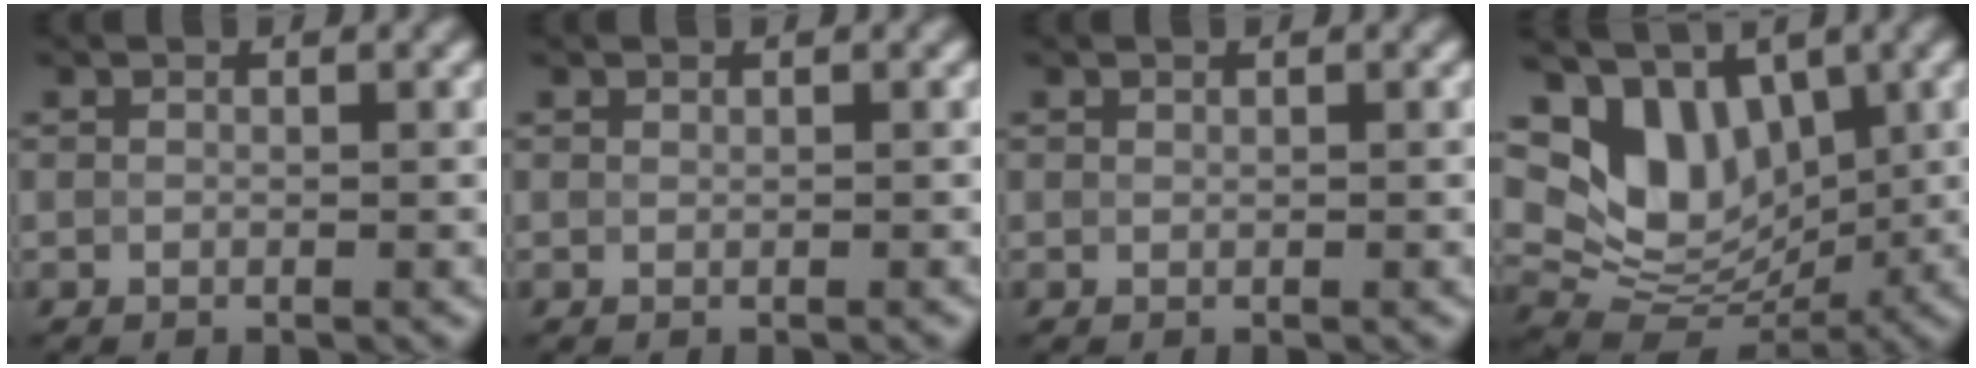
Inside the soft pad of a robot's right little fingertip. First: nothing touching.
{"total": 0.0}
{"total": 0.0}
{"total": 7.8, "force": [3.0, 5.2, 4.9], "torque": [-0.093, -0.012, 0.051]}